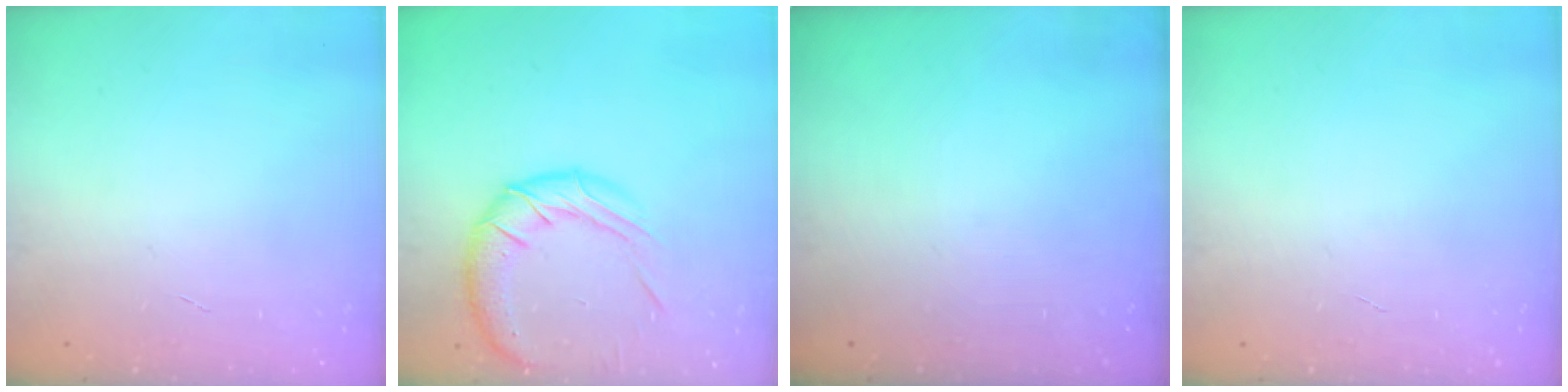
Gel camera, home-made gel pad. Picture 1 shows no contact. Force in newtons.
{"total": 15.7, "press": 15.5, "slide": 2.4}
{"total": 0.0}
{"total": 0.0}